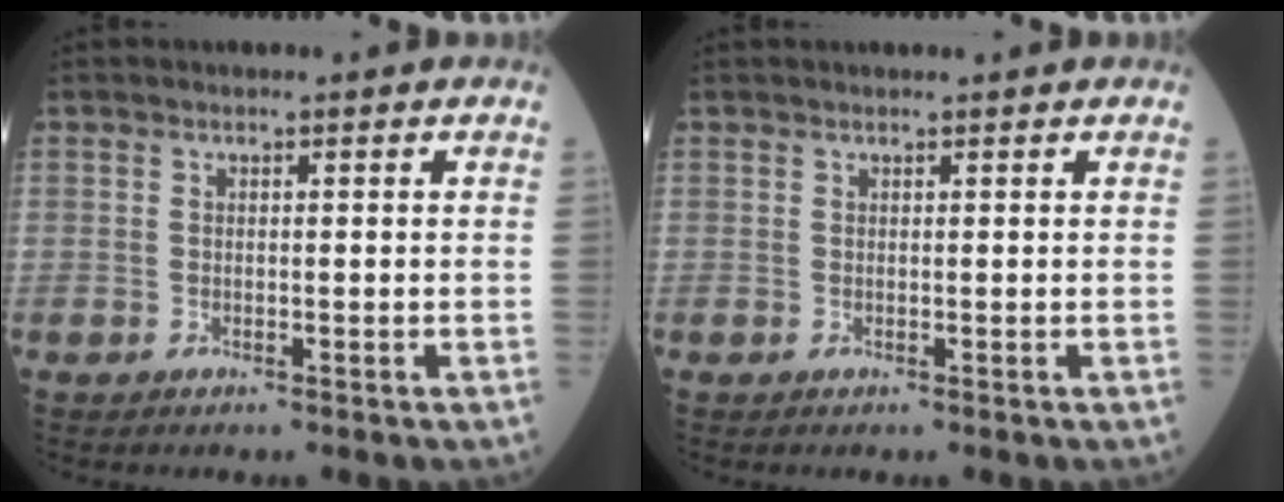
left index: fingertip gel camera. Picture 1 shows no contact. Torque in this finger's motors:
{"motor_torque": [0.18, -0.25, -0.02, -0.01]}